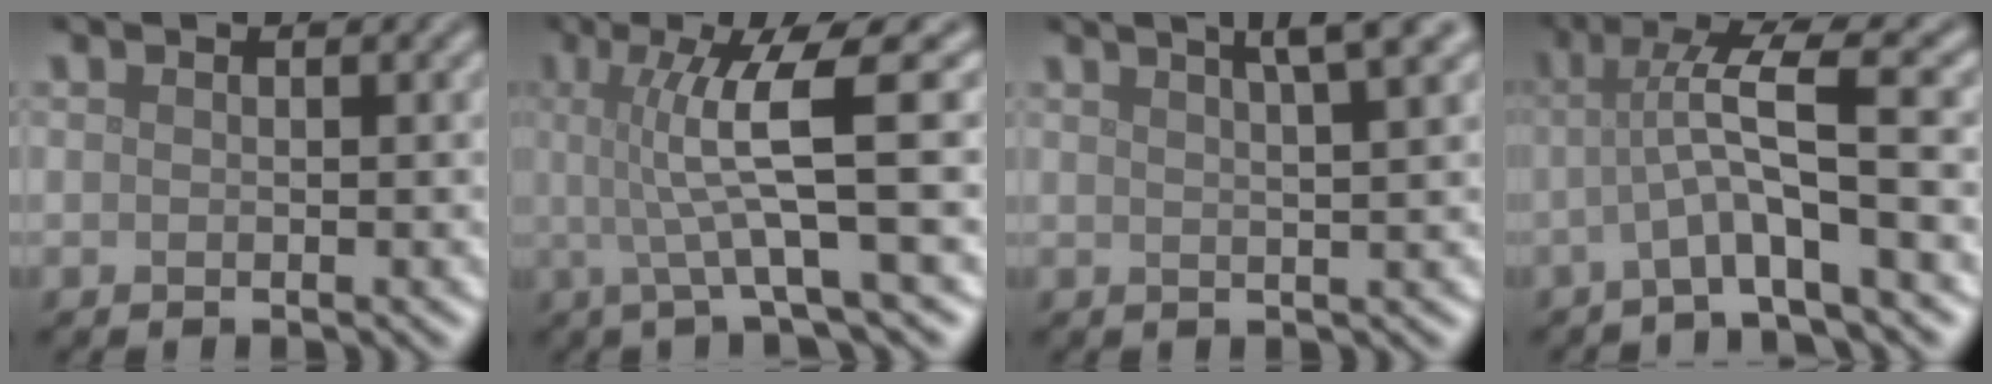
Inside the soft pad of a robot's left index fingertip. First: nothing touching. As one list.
[{"total": 6.6, "force": [0.6, 0.9, 6.5], "torque": [-0.113, 0.005, 0.010]}, {"total": 5.7, "force": [3.5, 1.5, 4.3], "torque": [-0.037, 0.028, 0.024]}, {"total": 5.1, "force": [-0.9, 0.4, 5.0], "torque": [-0.097, 0.013, -0.024]}]